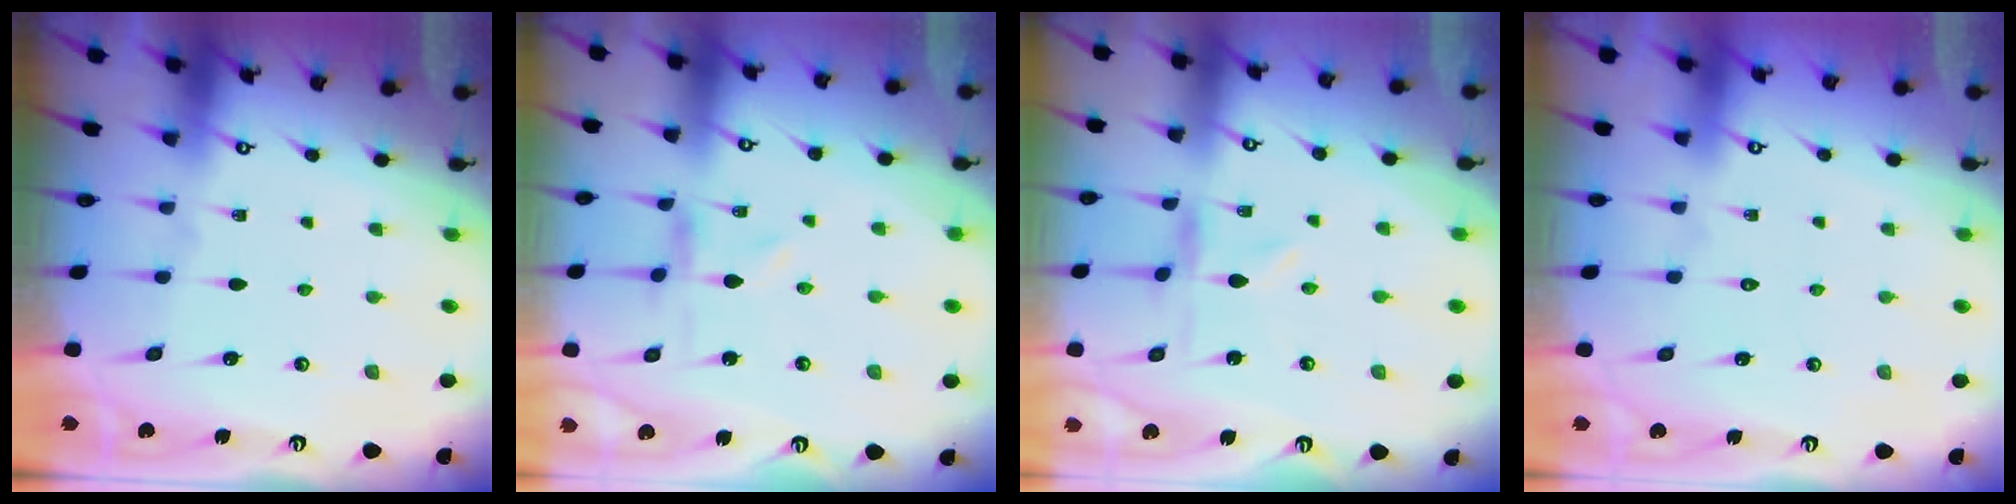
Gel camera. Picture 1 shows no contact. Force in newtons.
{"total": 0.0}
{"total": 0.6, "press": 0.6, "slide": 0.2}
{"total": 1.6, "press": 1.6, "slide": 0.1}